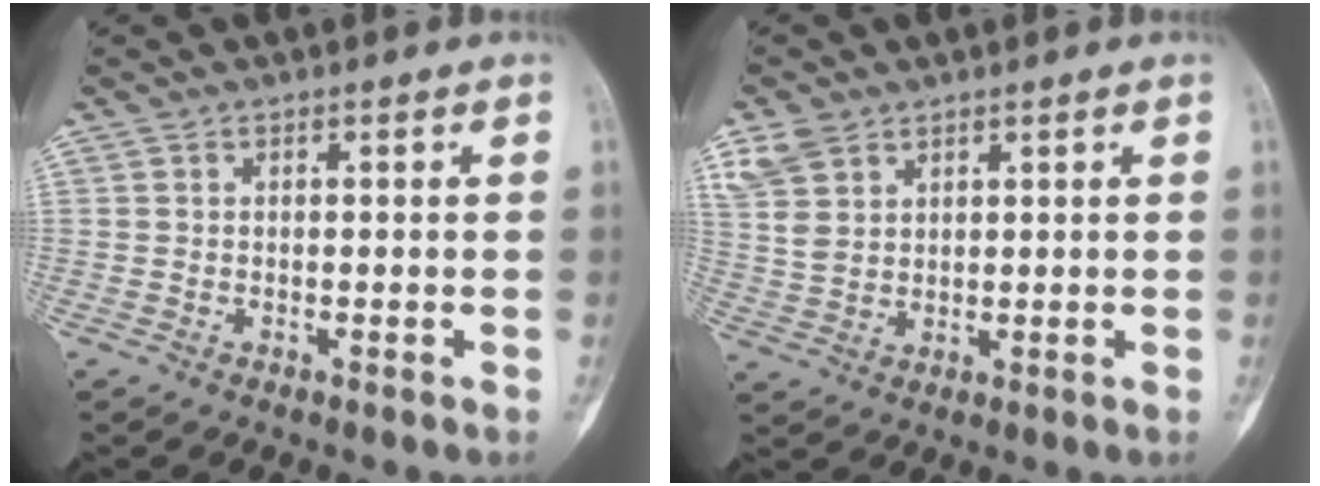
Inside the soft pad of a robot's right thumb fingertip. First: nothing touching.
{"total": 5.8, "force": [3.6, 3.8, 2.6], "torque": [-0.047, -0.011, 0.084]}